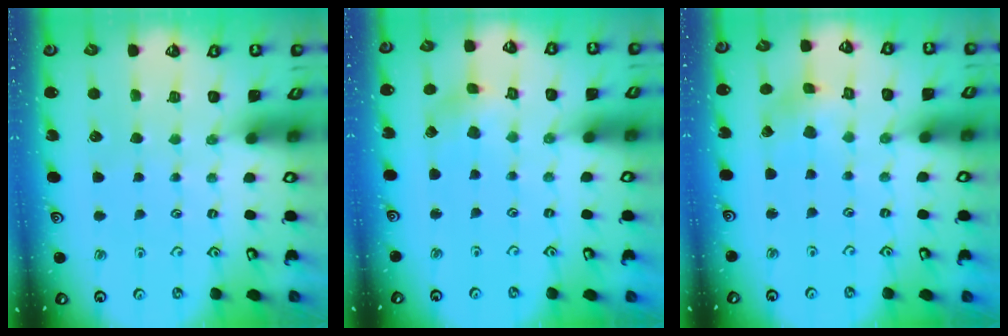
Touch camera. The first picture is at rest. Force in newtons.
{"total": 2.0, "press": 2.0, "slide": 0.3}
{"total": 1.7, "press": 1.6, "slide": 0.4}